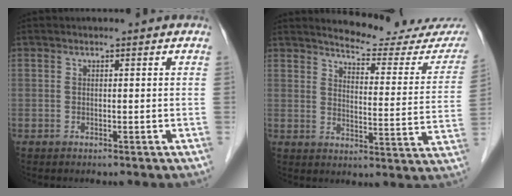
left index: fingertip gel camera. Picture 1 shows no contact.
{"total": 17.1, "force": [16.3, 2.2, 4.6], "torque": [-0.044, -0.082, 0.178]}